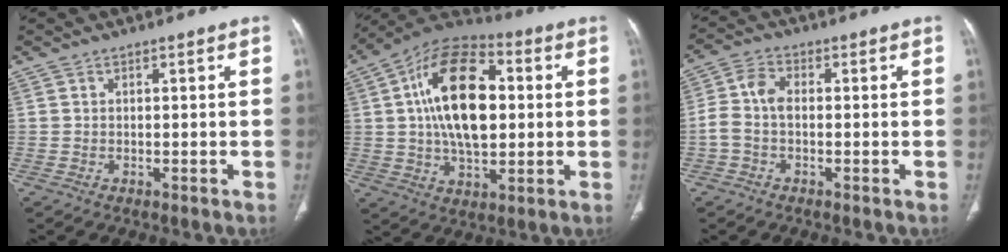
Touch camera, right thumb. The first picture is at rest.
{"total": 20.6, "force": [2.7, 11.3, 17.0], "torque": [-0.273, 0.015, 0.041]}
{"total": 5.5, "force": [-0.6, 3.1, 4.5], "torque": [-0.100, 0.020, -0.020]}